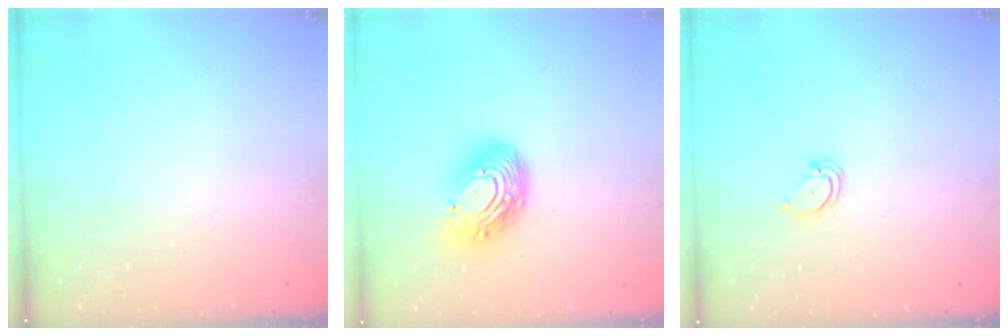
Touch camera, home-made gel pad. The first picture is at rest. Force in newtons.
{"total": 13.7, "press": 13.7, "slide": 0.9}
{"total": 3.0, "press": 3.0, "slide": 0.2}